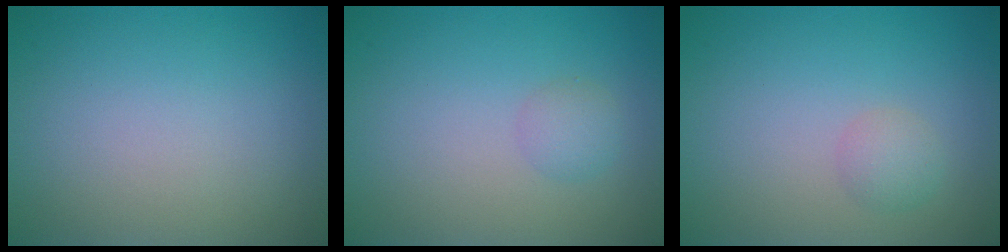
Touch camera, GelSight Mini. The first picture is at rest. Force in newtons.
{"total": 1.4, "press": 1.4, "slide": 0.0}
{"total": 1.4, "press": 1.4, "slide": 0.1}